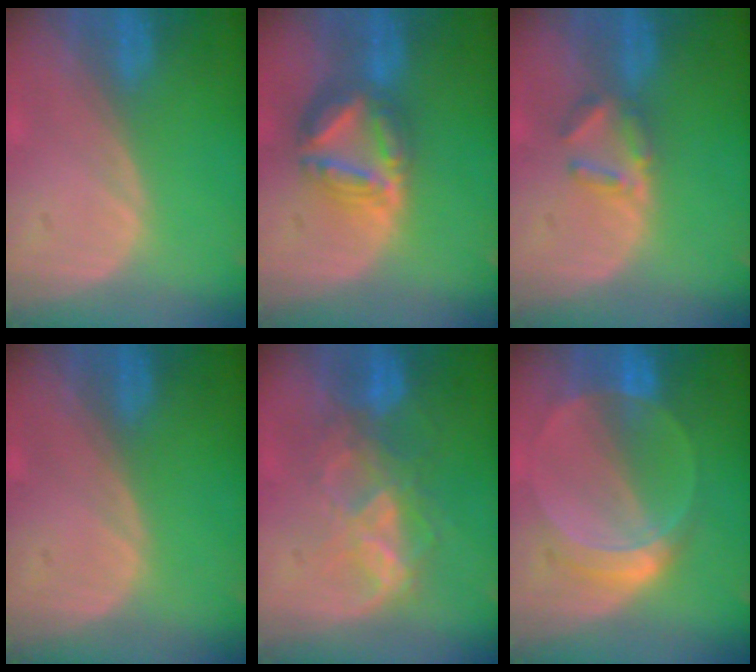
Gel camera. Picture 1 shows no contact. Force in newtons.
{"total": 8.2, "press": 7.0, "slide": 4.2}
{"total": 3.3, "press": 3.2, "slide": 0.4}
{"total": 0.0}
{"total": 7.3, "press": 6.8, "slide": 2.6}
{"total": 6.1, "press": 5.7, "slide": 2.2}